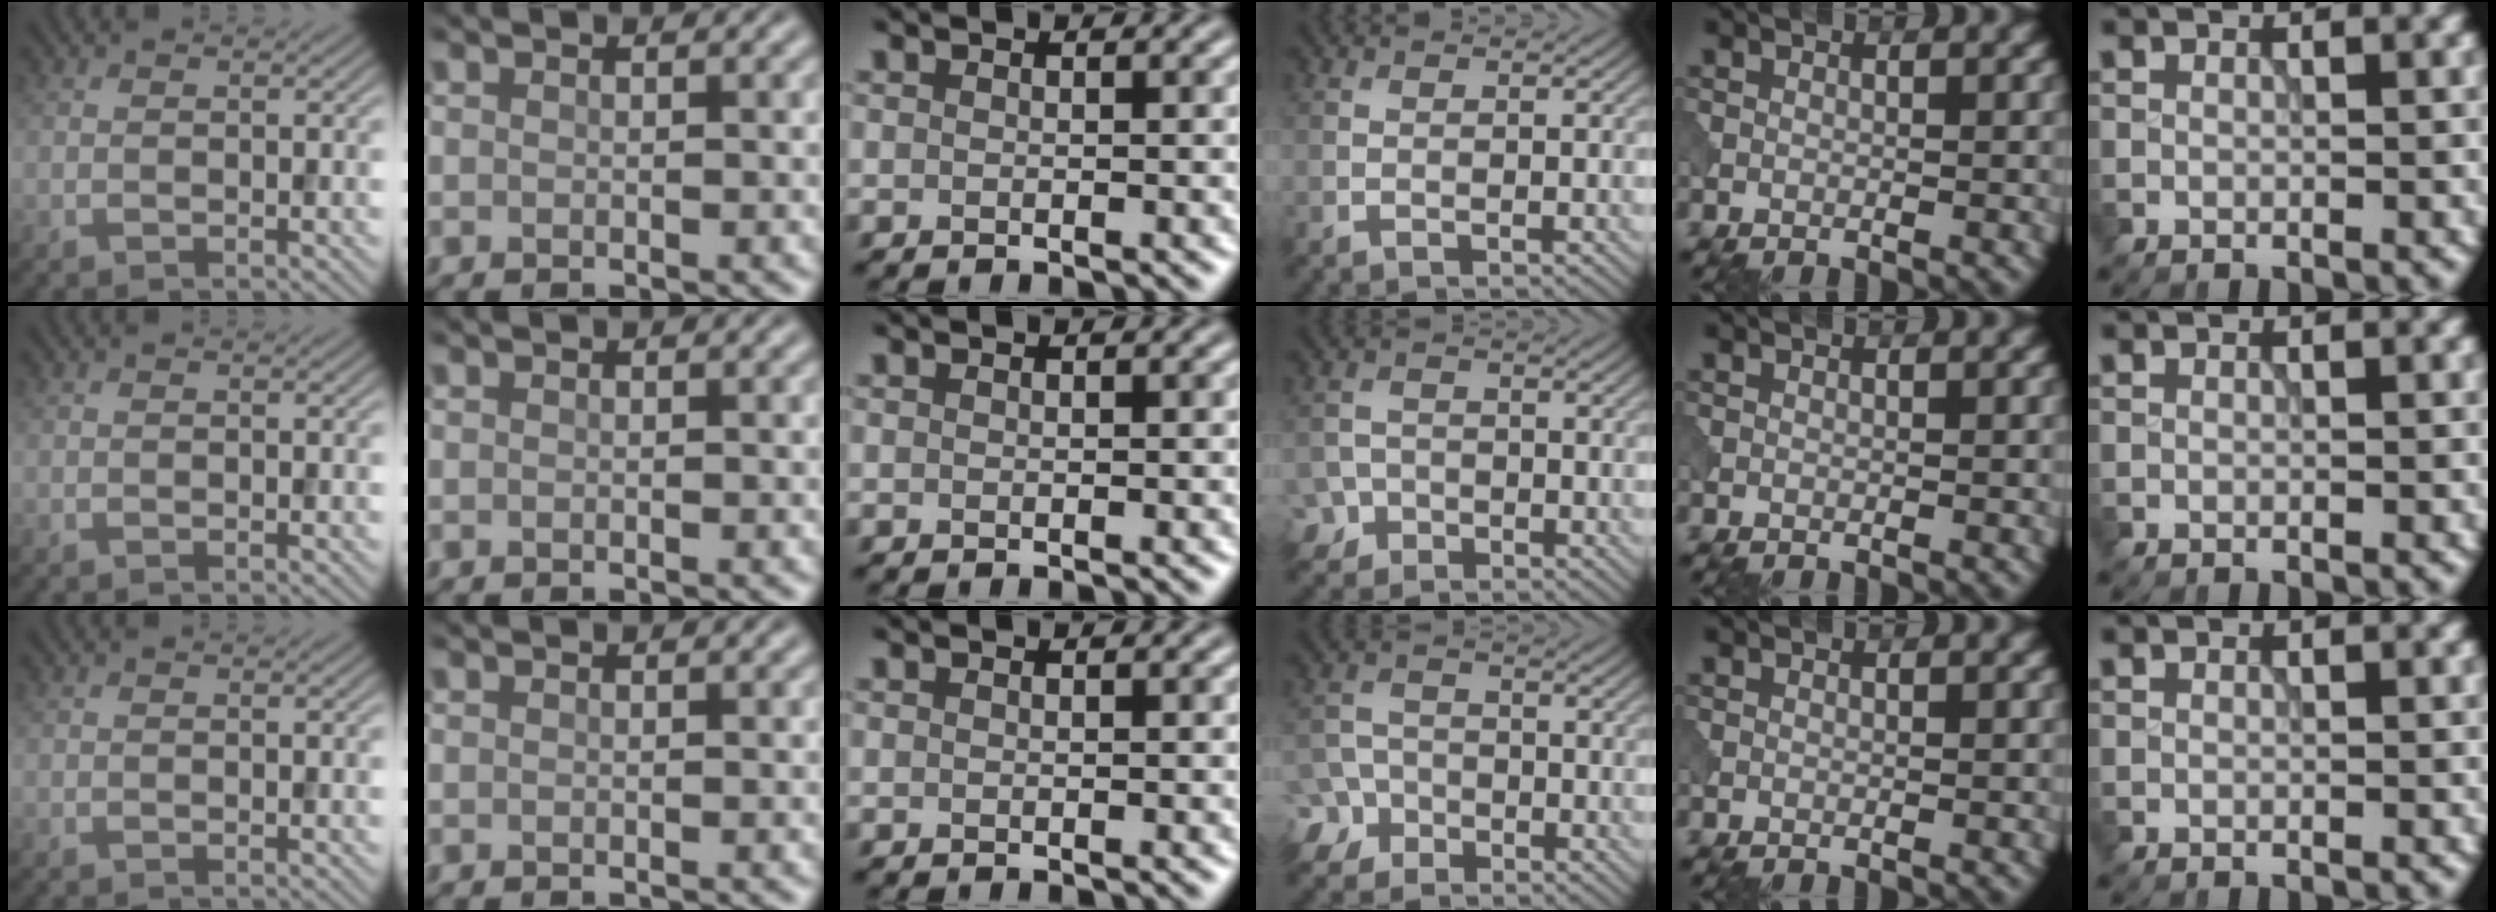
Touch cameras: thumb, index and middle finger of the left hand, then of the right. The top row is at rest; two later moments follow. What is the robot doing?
{"motion": "open", "object": "sandwich press"}